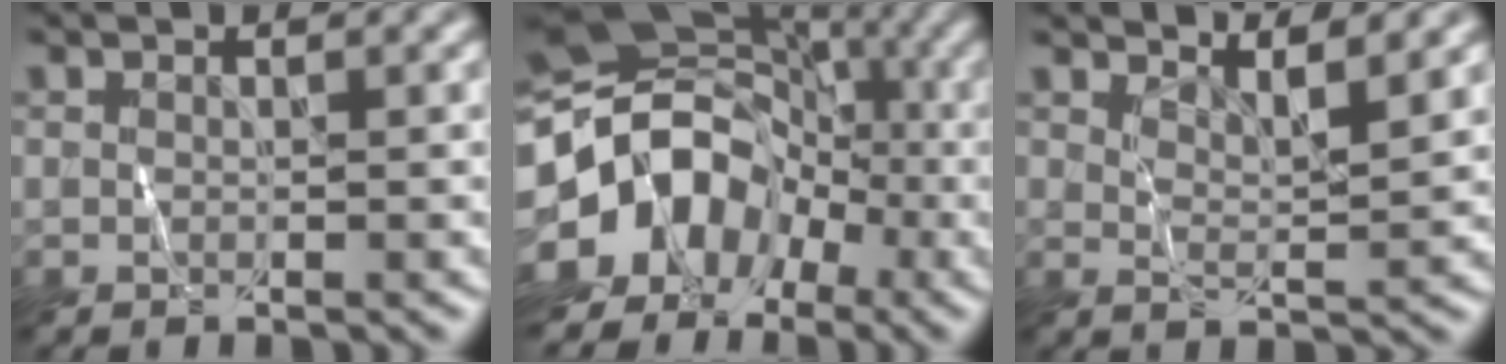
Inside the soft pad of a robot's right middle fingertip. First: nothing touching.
{"total": 12.5, "force": [-4.9, 9.9, 5.7], "torque": [-0.102, 0.002, -0.100]}
{"total": 2.7, "force": [2.6, -0.2, 0.6], "torque": [-0.009, -0.008, 0.044]}